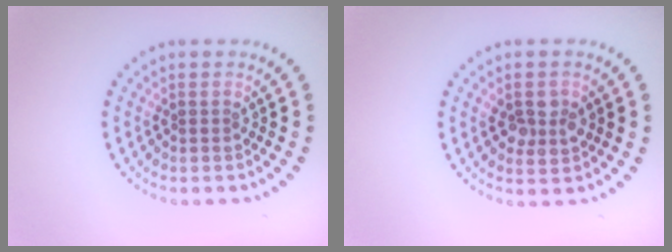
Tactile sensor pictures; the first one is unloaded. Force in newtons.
{"total": 2.6, "press": 2.5, "slide": 0.6}